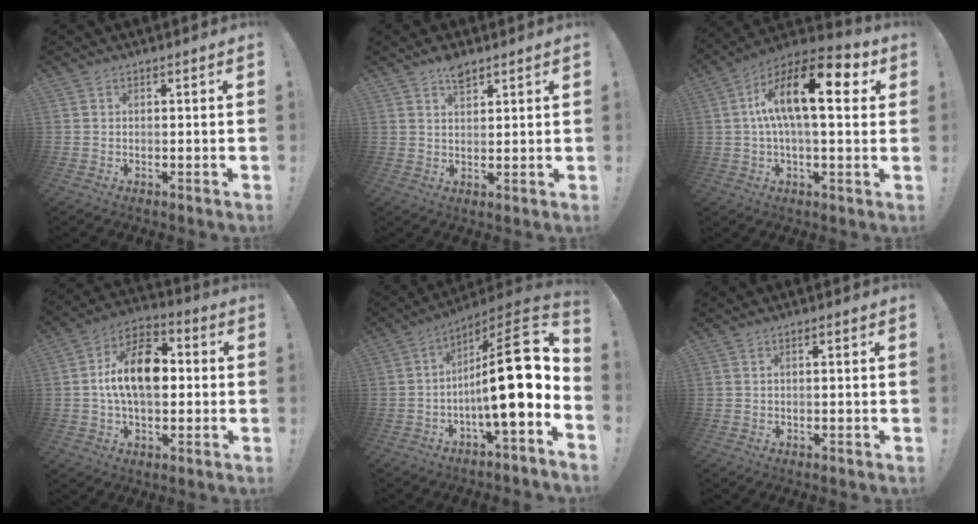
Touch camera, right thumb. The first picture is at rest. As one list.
[{"total": 4.9, "force": [3.6, 2.1, 2.6], "torque": [-0.026, -0.024, 0.060]}, {"total": 18.7, "force": [4.7, 7.0, 16.7], "torque": [-0.279, -0.013, 0.066]}, {"total": 16.3, "force": [1.2, 9.9, 12.9], "torque": [-0.214, 0.014, 0.021]}, {"total": 20.4, "force": [-0.3, 4.4, 19.9], "torque": [-0.302, -0.002, -0.011]}, {"total": 1.1, "force": [-0.1, 0.2, 1.1], "torque": [-0.014, 0.000, -0.004]}]